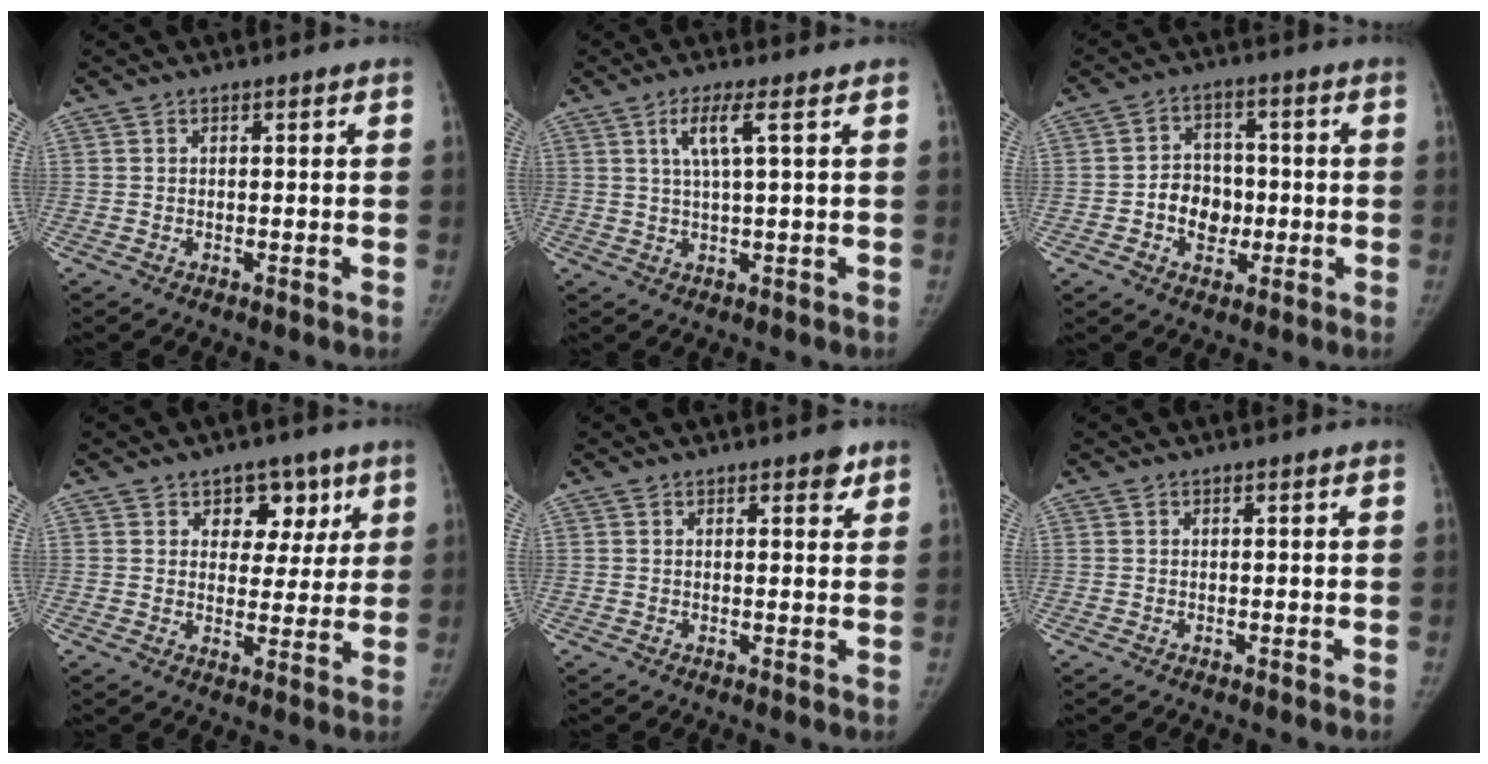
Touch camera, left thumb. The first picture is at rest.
{"total": 4.7, "force": [1.9, 0.2, 4.3], "torque": [-0.095, -0.002, 0.038]}
{"total": 7.6, "force": [-1.5, 6.3, 4.0], "torque": [-0.024, 0.018, -0.029]}
{"total": 7.7, "force": [3.8, 5.7, 3.4], "torque": [-0.001, -0.013, 0.052]}
{"total": 2.4, "force": [1.5, 1.1, 1.5], "torque": [-0.005, -0.007, 0.017]}
{"total": 0.0}